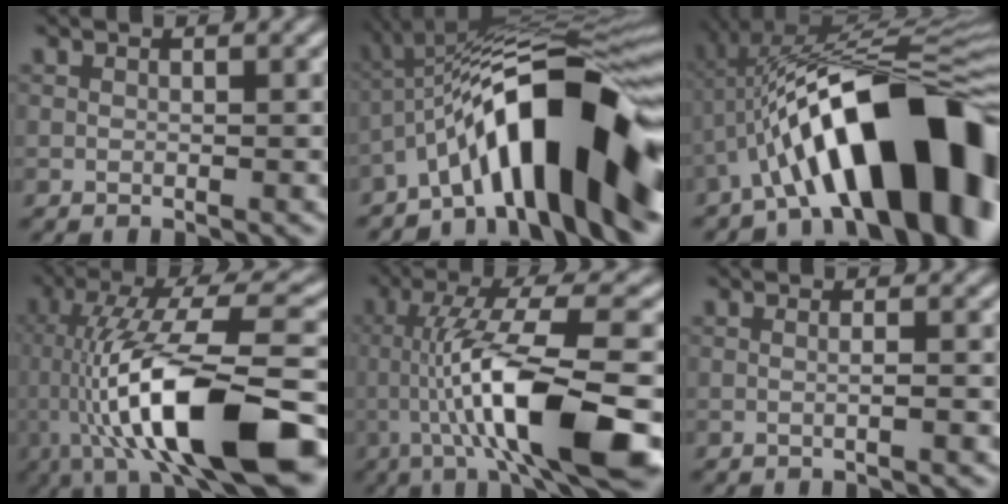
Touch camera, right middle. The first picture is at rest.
{"total": 13.1, "force": [-5.5, 3.4, 11.4], "torque": [-0.173, 0.034, -0.085]}
{"total": 16.1, "force": [-5.3, 5.5, 14.2], "torque": [-0.196, 0.047, -0.082]}
{"total": 13.8, "force": [-3.6, 3.3, 12.9], "torque": [-0.224, 0.031, -0.048]}
{"total": 11.1, "force": [-2.6, 1.7, 10.7], "torque": [-0.181, 0.028, -0.035]}
{"total": 1.4, "force": [-0.1, 0.5, 1.3], "torque": [0.001, 0.017, -0.012]}